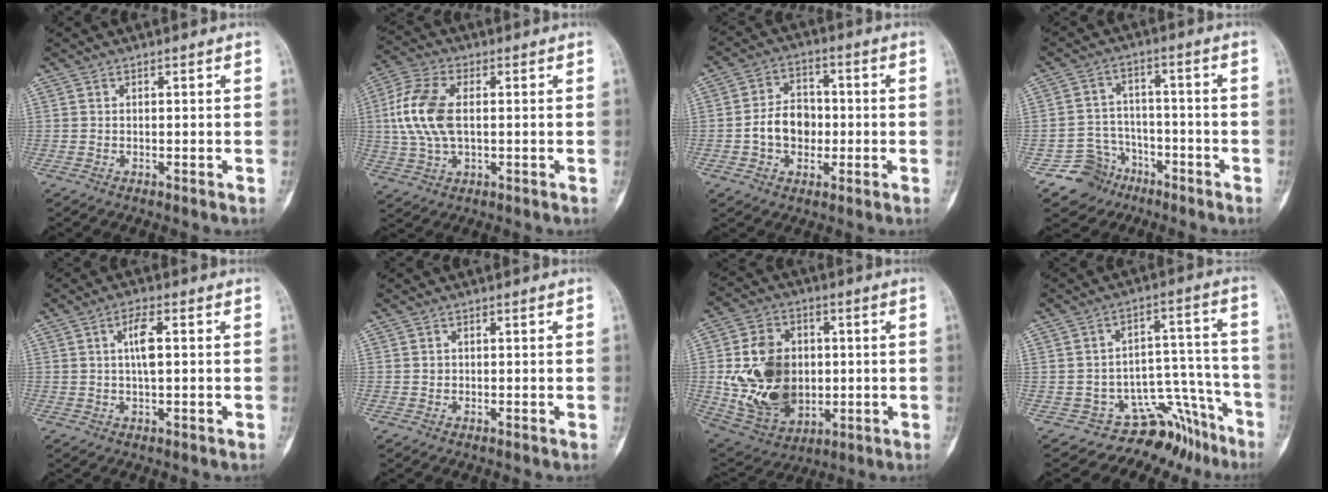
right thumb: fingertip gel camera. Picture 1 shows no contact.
{"total": 11.6, "force": [0.9, 6.4, 9.7], "torque": [-0.216, 0.009, 0.017]}
{"total": 8.6, "force": [-1.2, 6.6, 5.4], "torque": [-0.067, 0.023, -0.027]}
{"total": 7.6, "force": [-4.7, 6.0, -0.2], "torque": [0.039, 0.053, -0.080]}
{"total": 4.6, "force": [0.7, 1.4, 4.4], "torque": [-0.087, 0.003, 0.010]}
{"total": 0.7, "force": [0.1, 0.7, 0.2], "torque": [0.000, 0.002, 0.003]}
{"total": 19.0, "force": [-0.3, 14.0, 12.9], "torque": [-0.202, -0.001, 0.017]}
{"total": 10.4, "force": [-8.3, 5.8, 2.7], "torque": [0.018, 0.121, -0.116]}